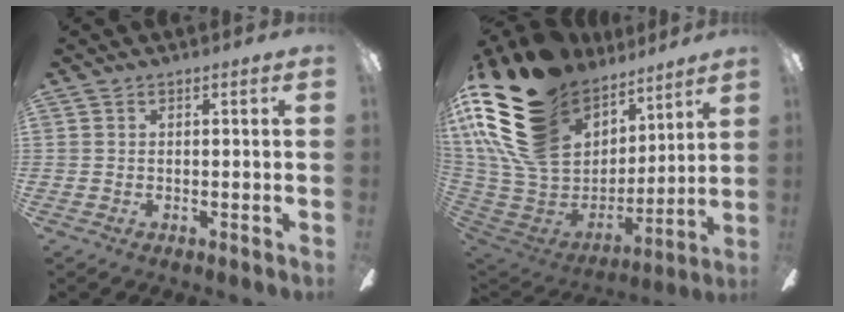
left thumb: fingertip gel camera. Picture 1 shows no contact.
{"total": 27.4, "force": [14.3, 17.9, 15.0], "torque": [-0.297, -0.094, 0.294]}